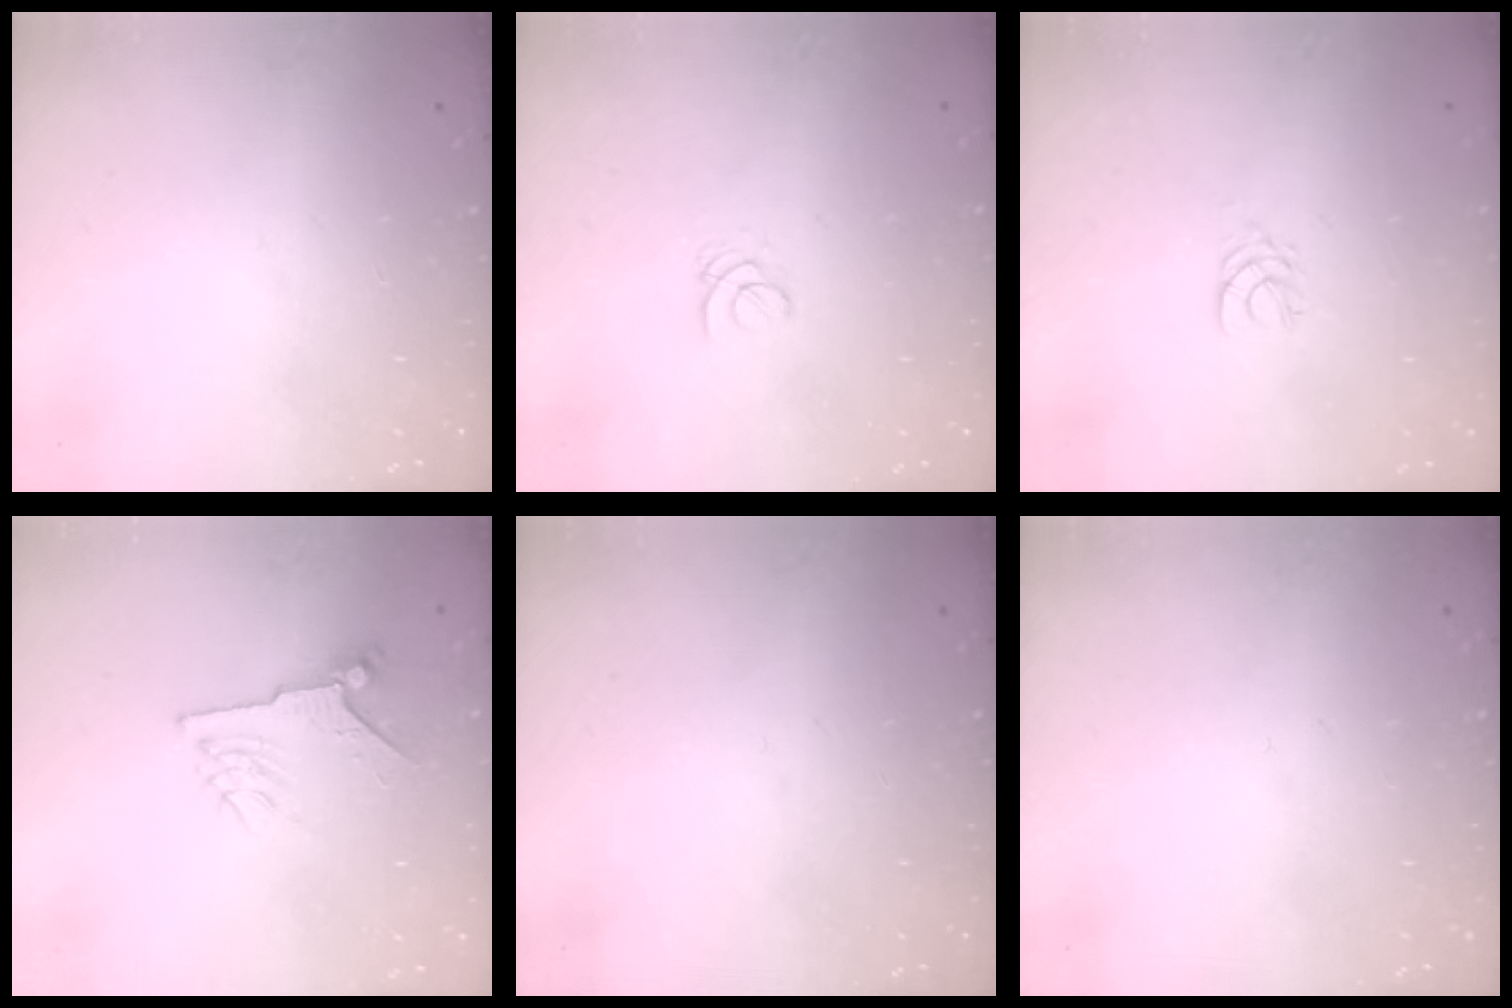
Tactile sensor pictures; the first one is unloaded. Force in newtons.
{"total": 1.0, "press": 1.0, "slide": 0.1}
{"total": 2.5, "press": 2.5, "slide": 0.4}
{"total": 6.2, "press": 6.2, "slide": 0.6}
{"total": 0.0}
{"total": 0.0}